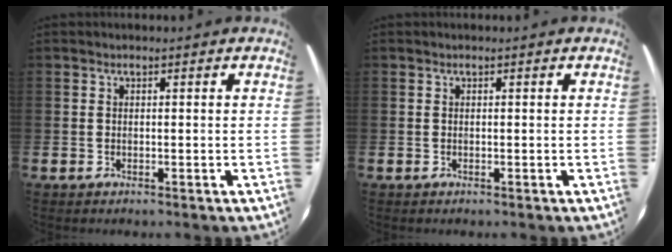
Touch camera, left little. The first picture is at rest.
{"total": 0.0}